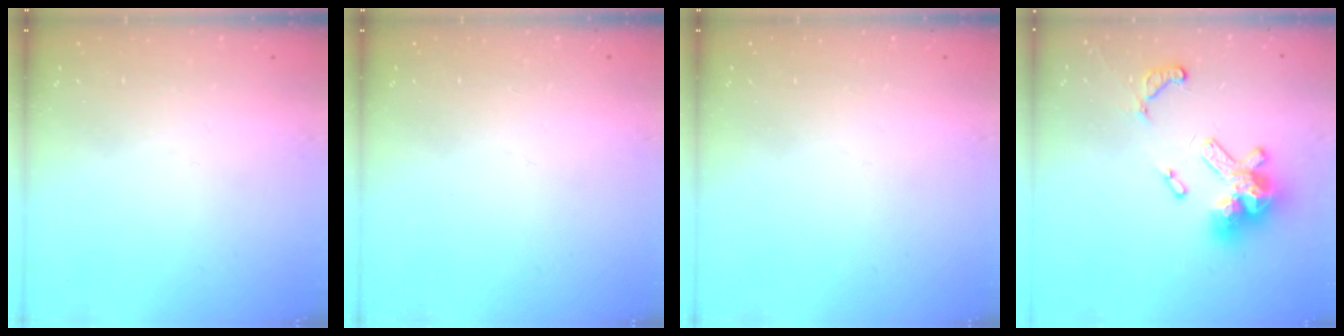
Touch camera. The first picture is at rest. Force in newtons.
{"total": 0.0}
{"total": 0.0}
{"total": 15.1, "press": 15.1, "slide": 1.0}